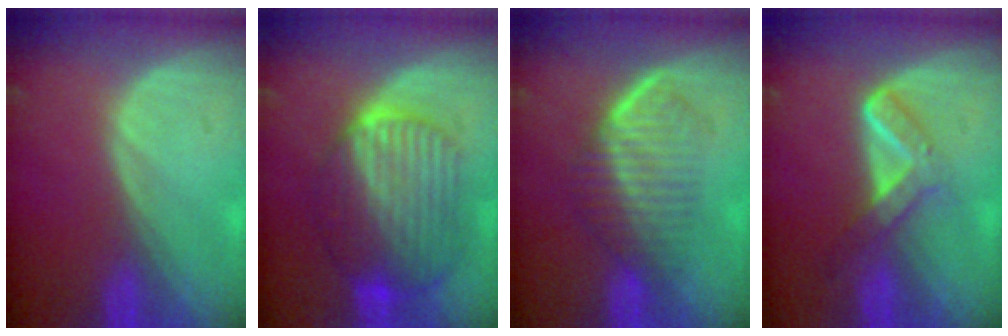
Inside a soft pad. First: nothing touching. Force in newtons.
{"total": 10.1, "press": 10.0, "slide": 0.9}
{"total": 7.1, "press": 6.1, "slide": 3.6}
{"total": 5.5, "press": 4.7, "slide": 2.8}